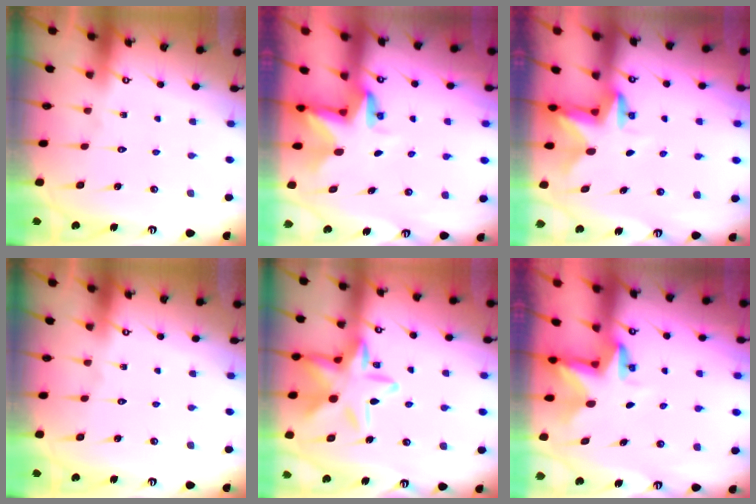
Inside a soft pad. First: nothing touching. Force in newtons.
{"total": 3.4, "press": 3.4, "slide": 0.2}
{"total": 2.7, "press": 2.7, "slide": 0.5}
{"total": 0.0}
{"total": 17.6, "press": 17.6, "slide": 1.4}
{"total": 2.8, "press": 2.8, "slide": 0.2}